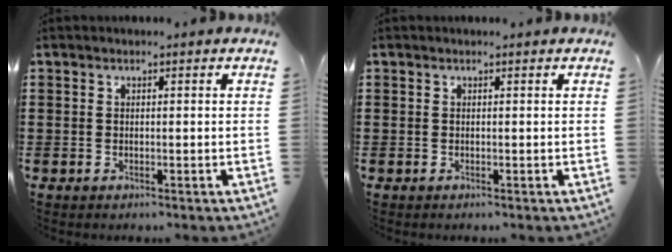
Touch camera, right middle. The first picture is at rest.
{"total": 0.0}